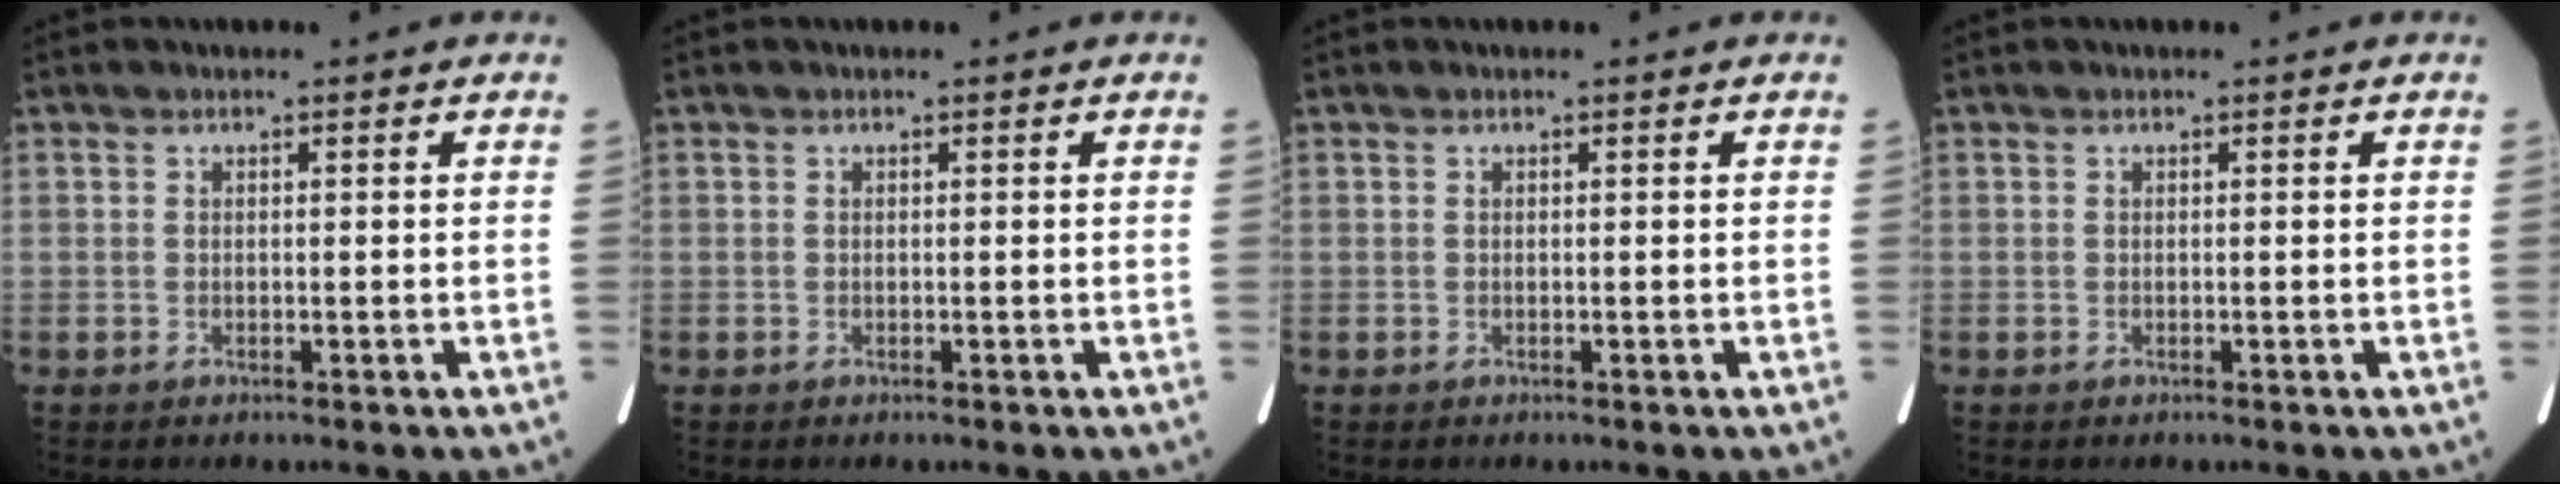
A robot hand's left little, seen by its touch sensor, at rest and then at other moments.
{"total": 0.0}
{"total": 0.0}
{"total": 0.0}